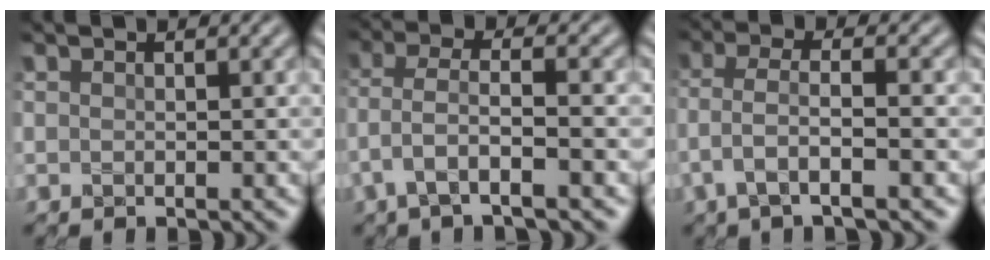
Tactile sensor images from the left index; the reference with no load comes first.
{"total": 4.1, "force": [-1.9, 0.9, 3.5], "torque": [-0.073, 0.003, -0.042]}
{"total": 3.8, "force": [-1.4, 0.8, 3.4], "torque": [-0.068, 0.004, -0.034]}